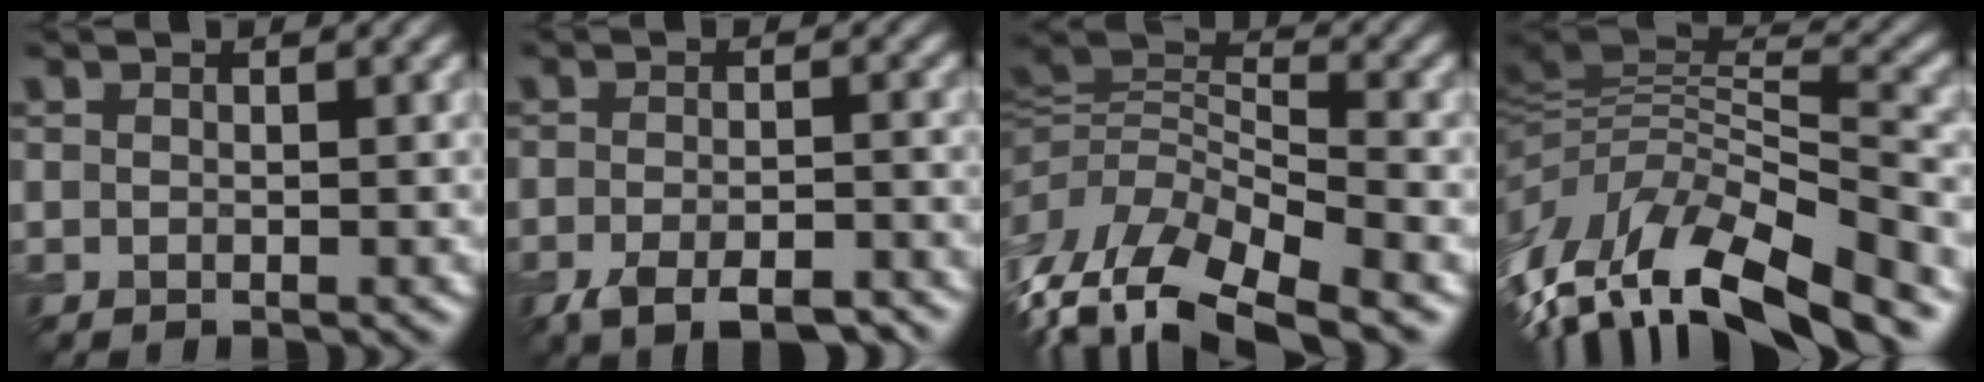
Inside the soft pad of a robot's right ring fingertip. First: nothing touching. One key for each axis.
{"total": 5.9, "fx": -4.0, "fy": 2.0, "fz": 3.8, "tx": -0.067, "ty": -0.006, "tz": -0.066}
{"total": 12.0, "fx": -6.9, "fy": 4.9, "fz": 8.4, "tx": -0.185, "ty": 0.008, "tz": -0.122}
{"total": 14.4, "fx": -7.5, "fy": 5.4, "fz": 11.1, "tx": -0.230, "ty": 0.015, "tz": -0.129}